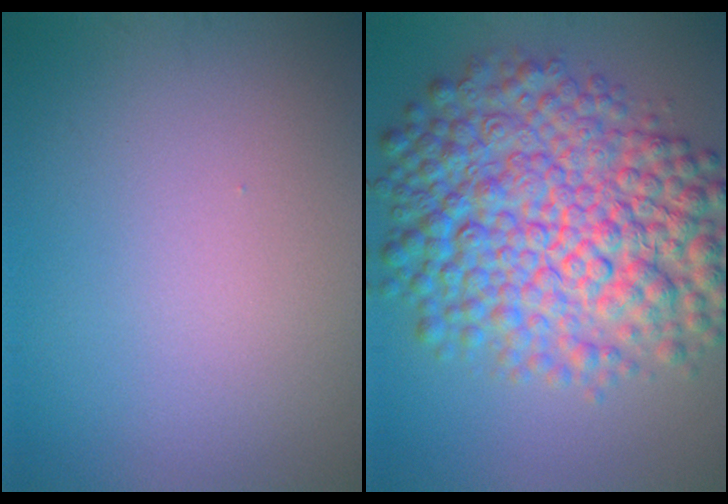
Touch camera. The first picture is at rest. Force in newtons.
{"total": 11.8, "press": 11.8, "slide": 0.0}